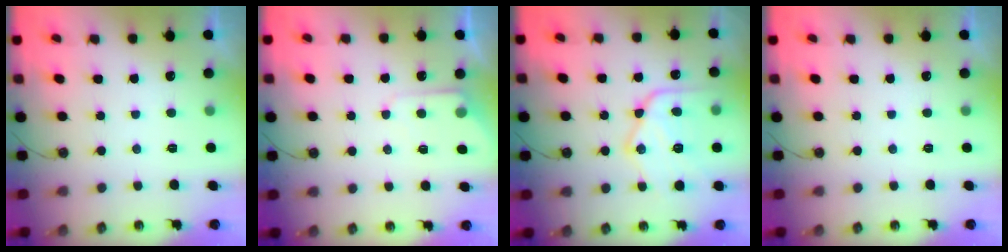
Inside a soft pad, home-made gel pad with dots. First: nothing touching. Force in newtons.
{"total": 4.5, "press": 4.4, "slide": 0.6}
{"total": 18.4, "press": 18.3, "slide": 1.5}
{"total": 0.0}